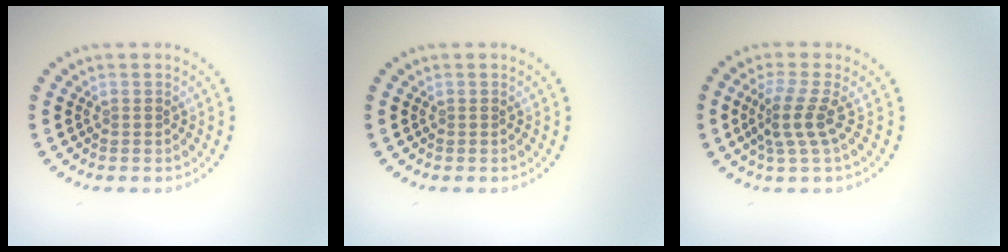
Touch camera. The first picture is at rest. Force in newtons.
{"total": 0.0}
{"total": 2.9, "press": 2.0, "slide": 2.1}